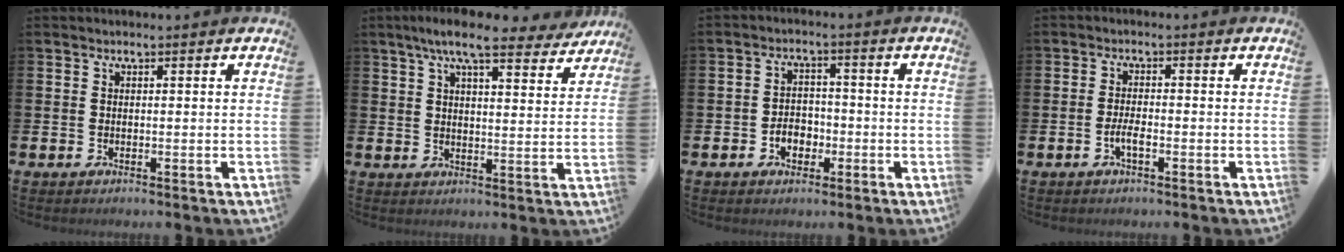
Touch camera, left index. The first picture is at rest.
{"total": 8.4, "force": [7.3, 1.5, 3.8], "torque": [-0.078, -0.028, 0.128]}
{"total": 3.3, "force": [-1.3, 2.5, 1.7], "torque": [-0.027, 0.002, -0.030]}
{"total": 2.1, "force": [-0.8, 0.6, 1.8], "torque": [-0.040, 0.005, -0.014]}